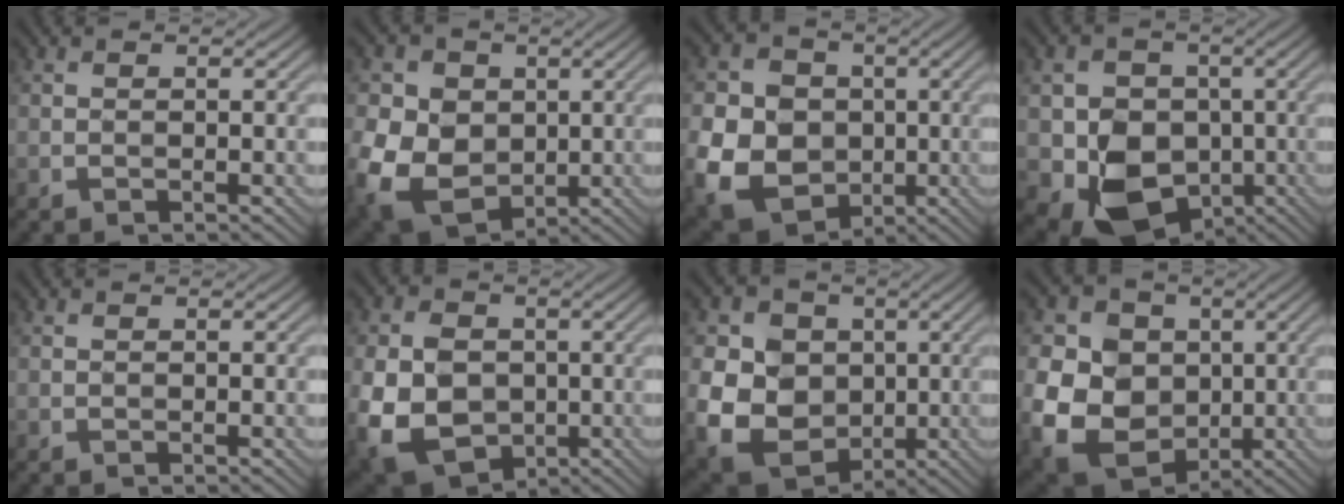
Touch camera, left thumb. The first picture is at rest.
{"total": 11.5, "force": [-0.9, 9.2, 7.0], "torque": [-0.182, -0.012, -0.016]}
{"total": 12.0, "force": [-2.2, 10.1, 6.3], "torque": [-0.168, -0.023, -0.051]}
{"total": 9.7, "force": [-2.3, 8.2, 4.5], "torque": [-0.076, -0.027, -0.047]}
{"total": 0.0}
{"total": 11.6, "force": [-2.2, 8.9, 7.0], "torque": [-0.170, -0.025, -0.040]}
{"total": 12.5, "force": [-0.3, 10.6, 6.6], "torque": [-0.175, -0.018, -0.011]}
{"total": 14.2, "force": [-1.1, 12.0, 7.5], "torque": [-0.198, -0.025, -0.017]}